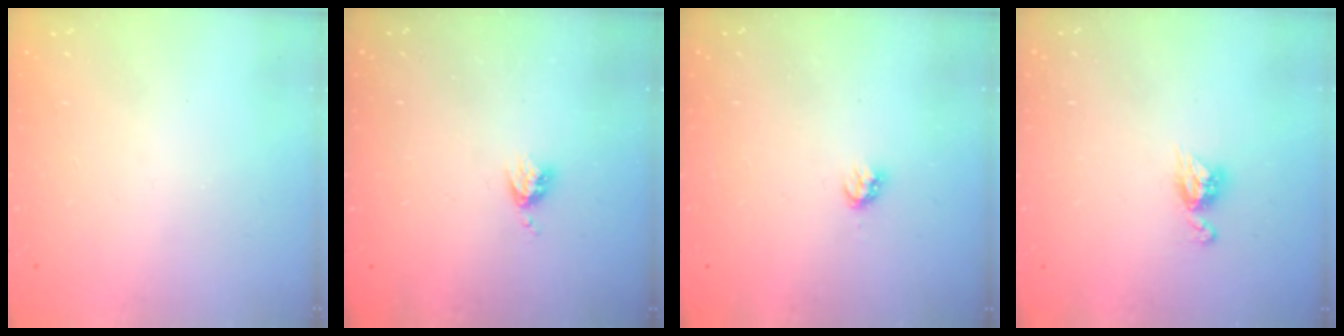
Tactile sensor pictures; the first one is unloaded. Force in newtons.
{"total": 3.3, "press": 3.3, "slide": 0.4}
{"total": 2.8, "press": 2.8, "slide": 0.2}
{"total": 7.9, "press": 7.9, "slide": 0.6}